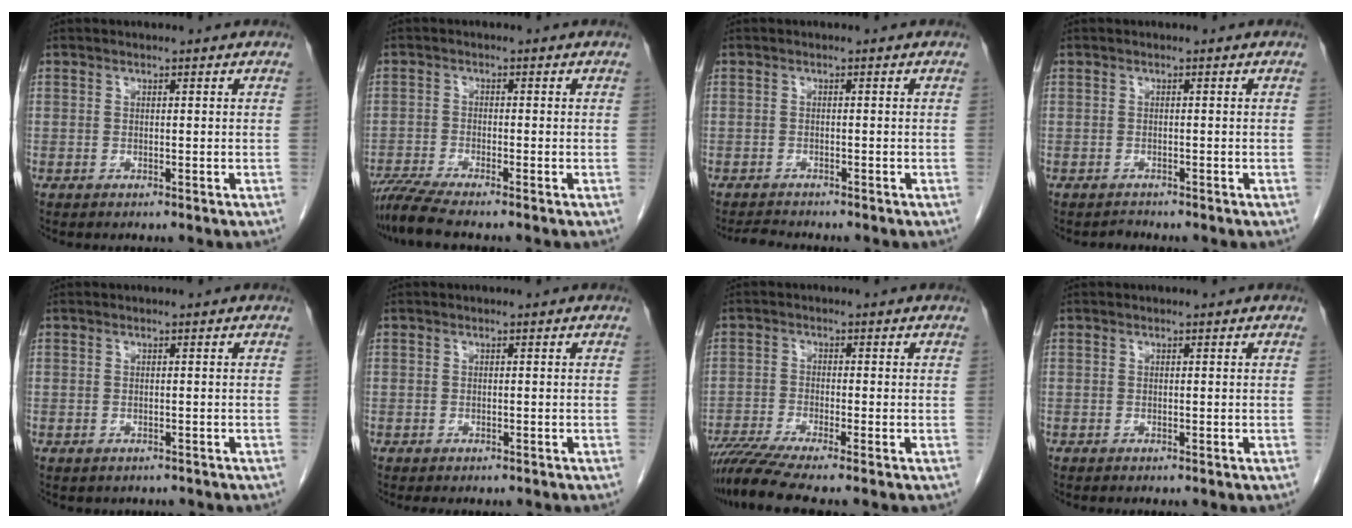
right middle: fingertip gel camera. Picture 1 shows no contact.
{"total": 5.3, "force": [-4.5, -0.8, 2.6], "torque": [-0.054, -0.022, -0.086]}
{"total": 2.1, "force": [-2.0, -0.2, 0.3], "torque": [-0.015, -0.015, -0.034]}
{"total": 0.8, "force": [-0.8, -0.1, -0.3], "torque": [0.001, -0.007, -0.012]}
{"total": 2.1, "force": [-1.9, 0.9, 0.3], "torque": [-0.011, -0.002, -0.024]}
{"total": 3.6, "force": [-3.0, 1.4, 1.3], "torque": [-0.017, -0.007, -0.037]}
{"total": 7.6, "force": [-6.3, -1.1, 4.1], "torque": [-0.072, -0.024, -0.109]}
{"total": 0.6, "force": [-0.5, -0.1, 0.3], "torque": [-0.010, -0.004, -0.009]}